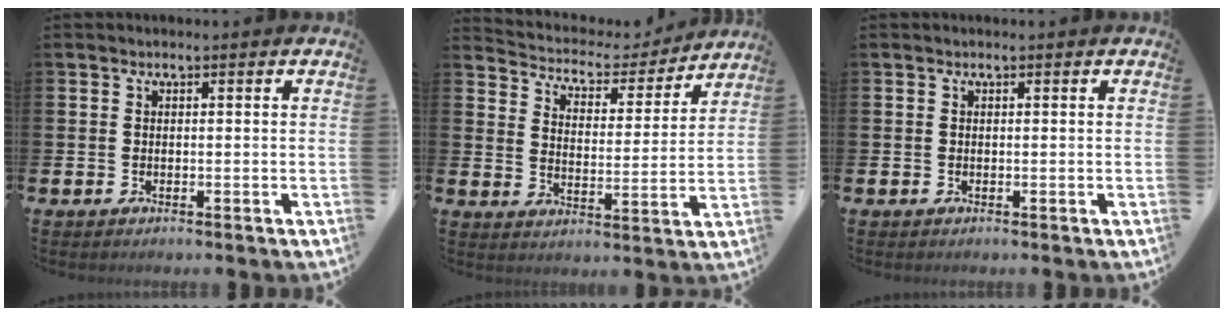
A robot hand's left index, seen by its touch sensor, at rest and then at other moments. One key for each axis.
{"total": 5.0, "fx": 4.5, "fy": 1.9, "fz": 0.6, "tx": -0.047, "ty": -0.036, "tz": 0.072}
{"total": 0.0}